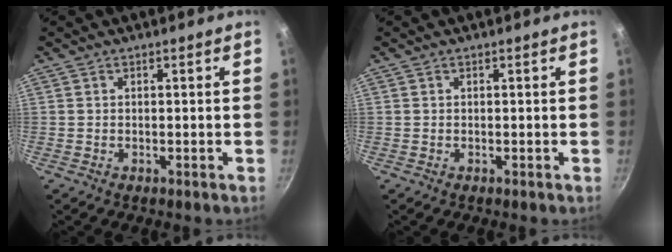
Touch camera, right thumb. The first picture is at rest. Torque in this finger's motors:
{"motor_torque": [-0.02, 0.02, 0.13, -0.13, 0.00]}